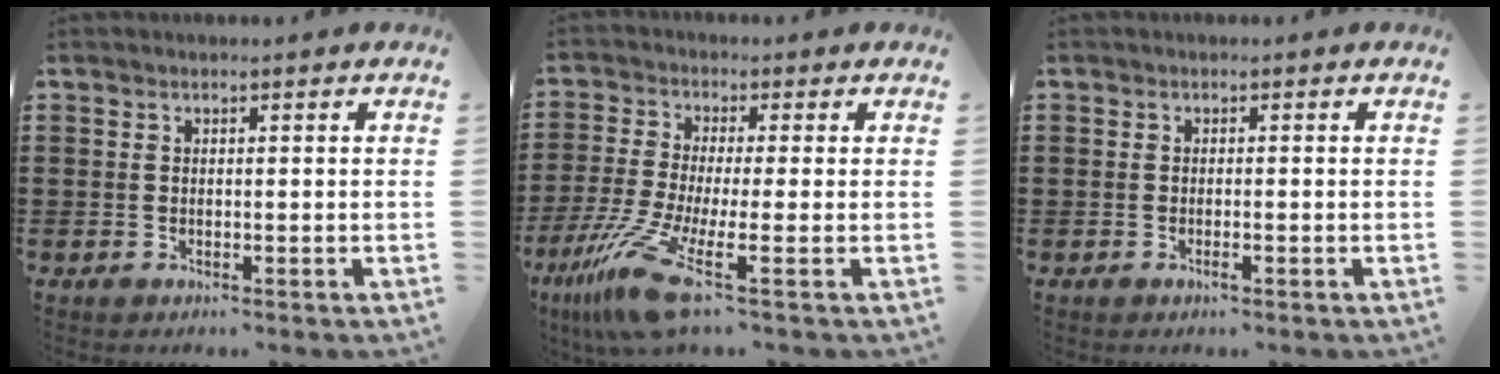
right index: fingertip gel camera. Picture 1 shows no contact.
{"total": 10.7, "force": [-5.3, 0.7, 9.3], "torque": [-0.208, -0.022, -0.104]}
{"total": 0.9, "force": [-0.5, 0.1, 0.7], "torque": [-0.014, -0.004, -0.008]}